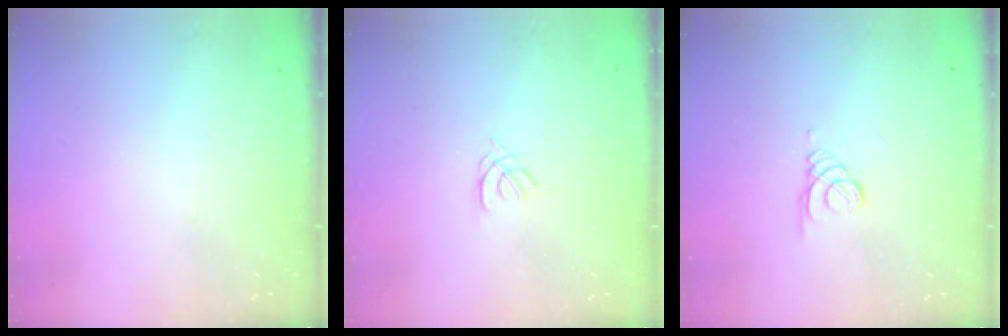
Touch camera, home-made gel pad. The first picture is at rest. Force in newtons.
{"total": 1.1, "press": 1.0, "slide": 0.3}
{"total": 1.5, "press": 1.5, "slide": 0.1}